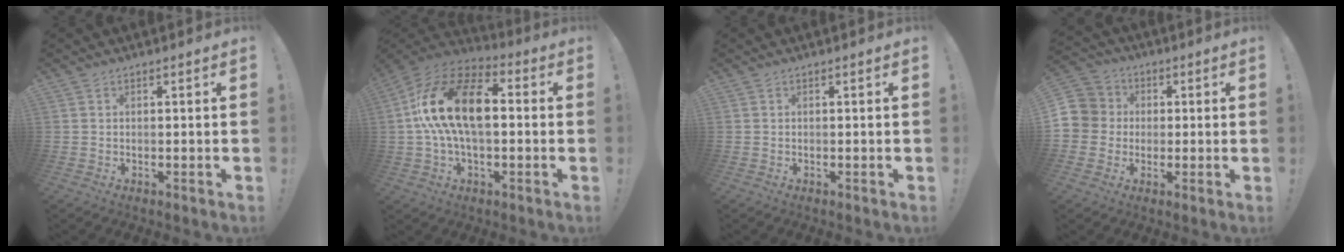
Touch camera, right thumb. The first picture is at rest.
{"total": 19.9, "force": [2.0, 11.6, 16.1], "torque": [-0.292, 0.019, 0.034]}
{"total": 0.0}
{"total": 8.0, "force": [0.2, 7.8, 1.8], "torque": [-0.033, 0.010, 0.008]}